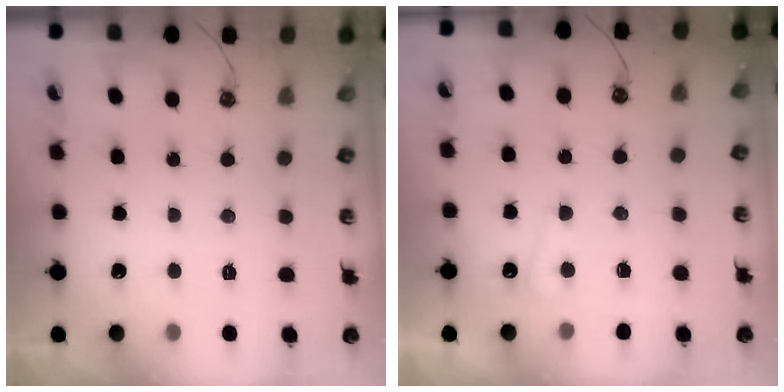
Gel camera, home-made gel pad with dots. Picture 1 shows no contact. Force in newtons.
{"total": 1.0, "press": 0.7, "slide": 0.7}